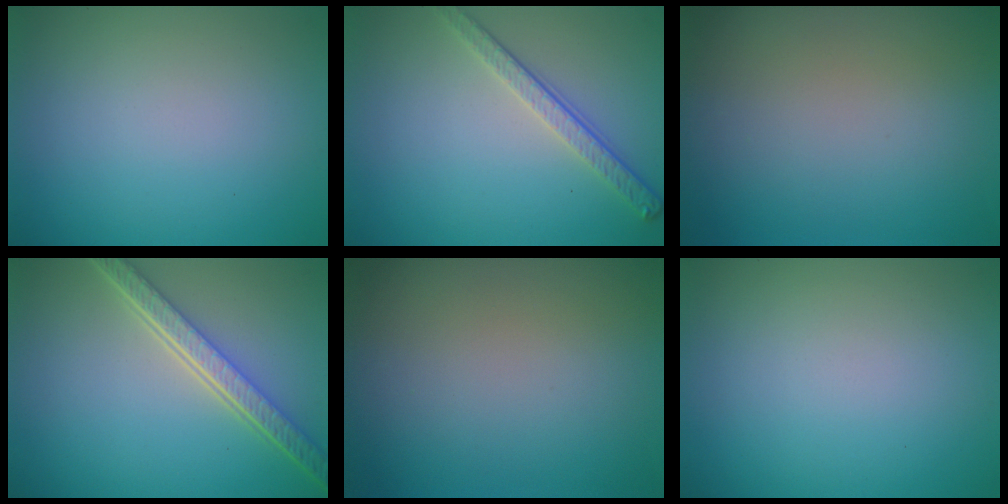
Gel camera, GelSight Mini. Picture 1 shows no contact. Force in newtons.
{"total": 2.9, "press": 2.5, "slide": 1.5}
{"total": 0.0}
{"total": 5.6, "press": 4.0, "slide": 3.9}
{"total": 0.0}
{"total": 0.0}